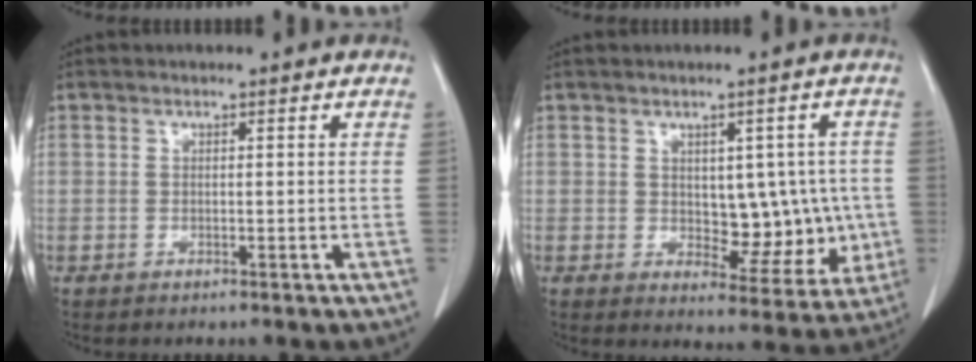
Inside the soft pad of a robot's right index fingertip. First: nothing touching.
{"total": 8.4, "force": [0.1, 5.0, 6.8], "torque": [-0.060, 0.012, 0.020]}